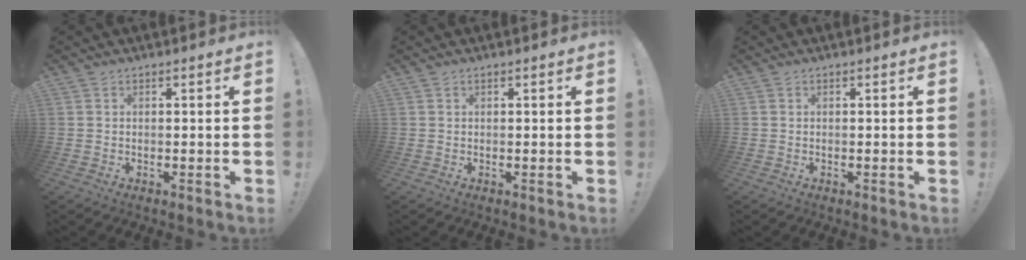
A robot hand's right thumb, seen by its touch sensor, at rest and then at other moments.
{"total": 0.0}
{"total": 0.0}